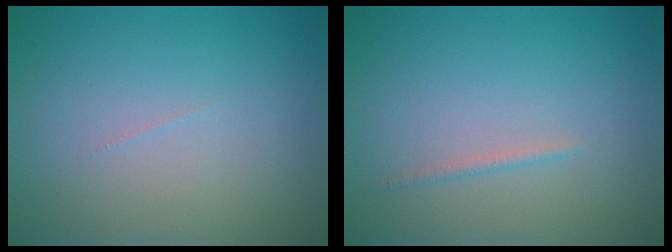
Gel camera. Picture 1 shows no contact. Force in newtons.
{"total": 0.6, "press": 0.6, "slide": 0.1}